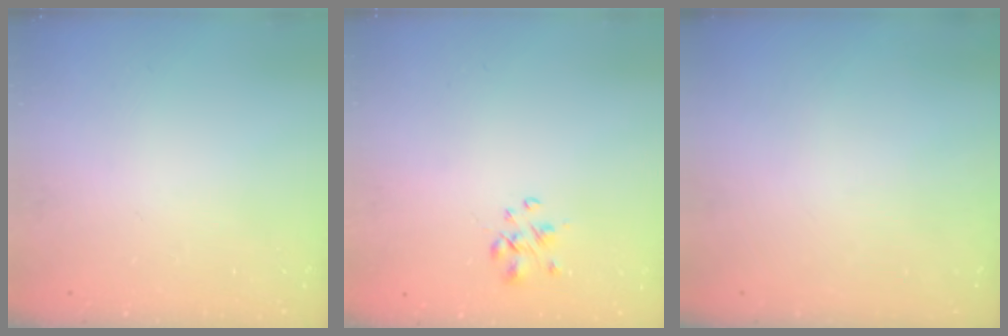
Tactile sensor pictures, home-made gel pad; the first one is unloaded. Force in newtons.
{"total": 2.5, "press": 2.4, "slide": 0.5}
{"total": 0.0}